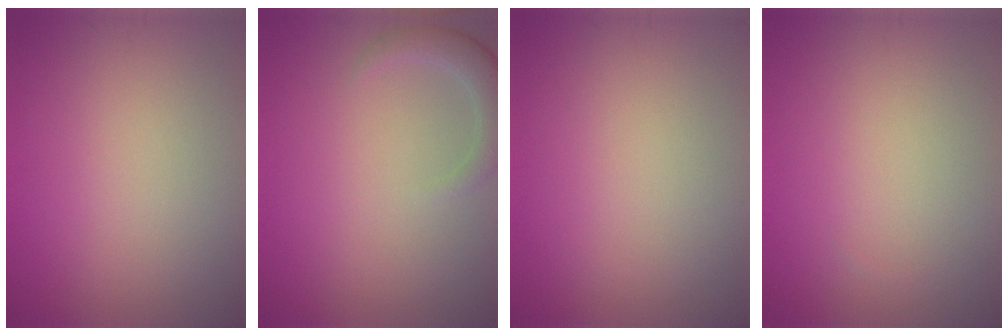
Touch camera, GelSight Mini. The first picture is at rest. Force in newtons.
{"total": 2.7, "press": 2.6, "slide": 0.5}
{"total": 0.0}
{"total": 0.0}